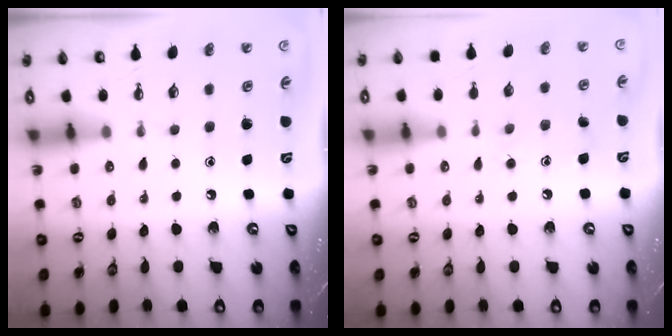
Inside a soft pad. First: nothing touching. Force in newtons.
{"total": 8.3, "press": 8.3, "slide": 0.6}